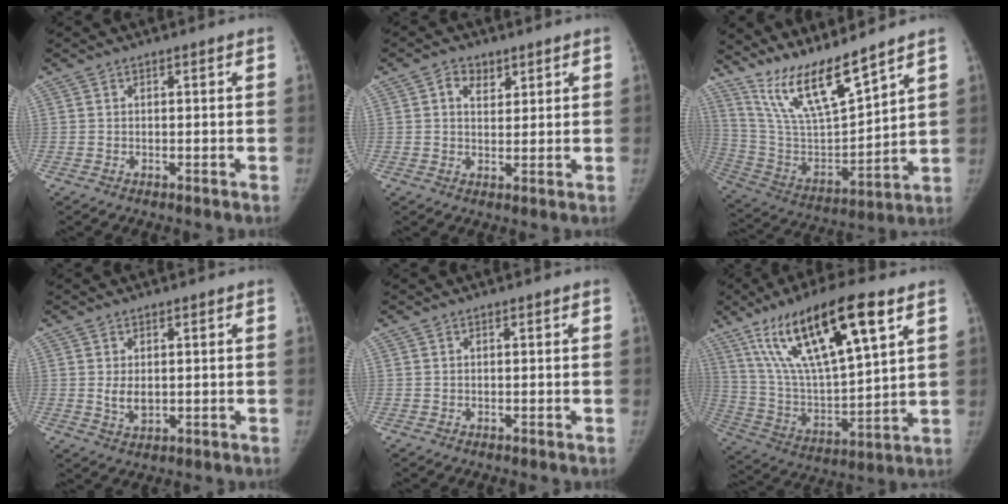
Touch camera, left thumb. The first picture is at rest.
{"total": 4.0, "force": [2.0, 2.8, 2.1], "torque": [-0.016, -0.009, 0.031]}
{"total": 15.9, "force": [13.0, 2.3, 8.9], "torque": [-0.153, -0.076, 0.262]}
{"total": 3.5, "force": [0.3, 2.2, 2.7], "torque": [-0.043, -0.010, 0.011]}
{"total": 0.0}
{"total": 23.8, "force": [12.4, 6.6, 19.3], "torque": [-0.338, -0.025, 0.229]}